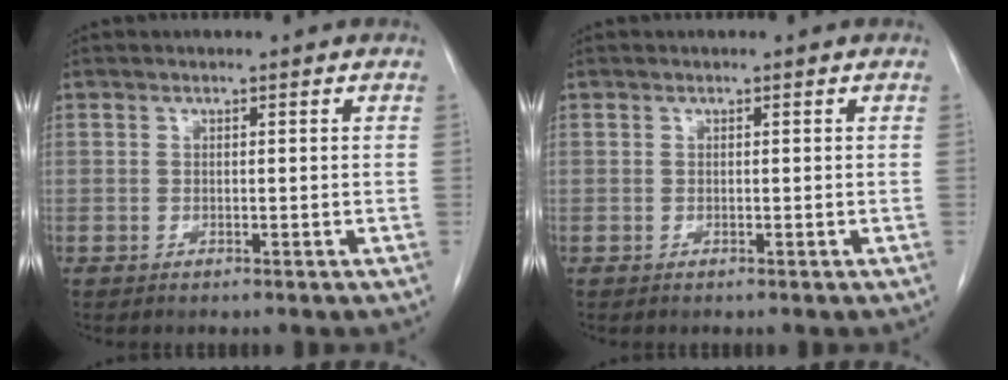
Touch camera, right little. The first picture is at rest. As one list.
[{"total": 0.0}]